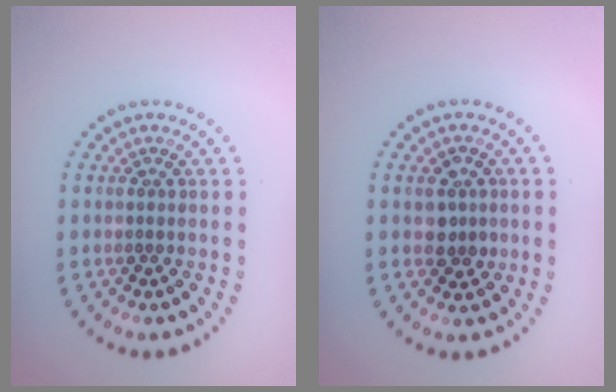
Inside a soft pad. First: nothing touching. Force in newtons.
{"total": 2.2, "press": 2.2, "slide": 0.4}